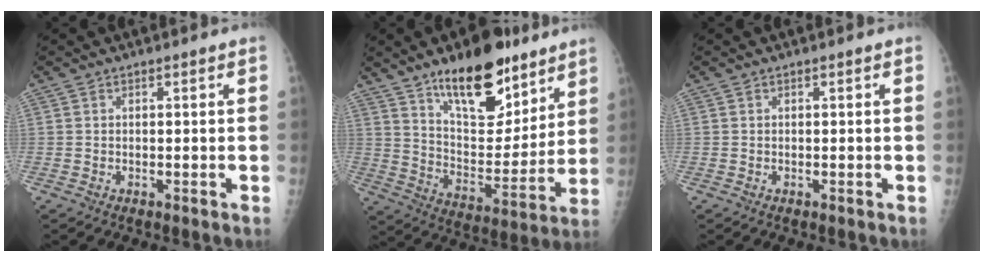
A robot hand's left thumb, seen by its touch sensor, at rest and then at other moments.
{"total": 20.5, "force": [13.5, 8.9, 12.6], "torque": [-0.144, -0.085, 0.226]}
{"total": 0.0}